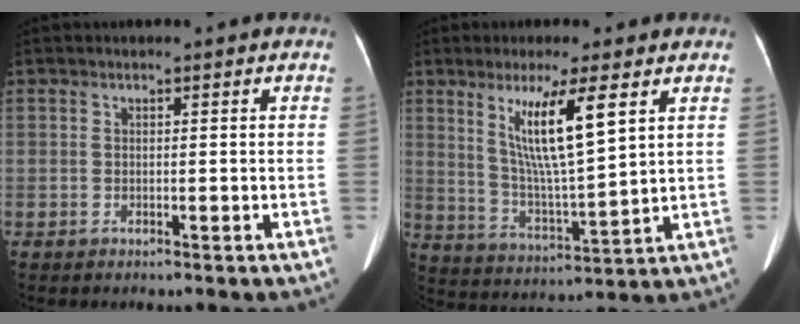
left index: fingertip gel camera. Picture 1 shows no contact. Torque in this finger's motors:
{"motor_torque": [1.56, -0.59, 0.85, 0.07]}